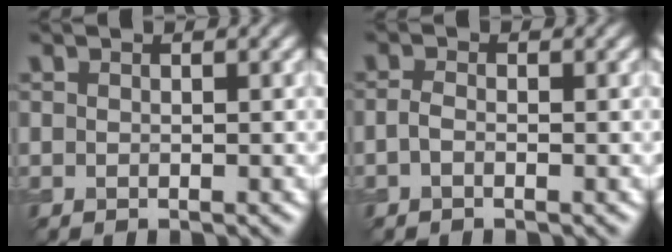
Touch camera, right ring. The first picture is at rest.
{"total": 1.0, "force": [-0.4, 0.5, 0.8], "torque": [-0.020, 0.000, -0.012]}